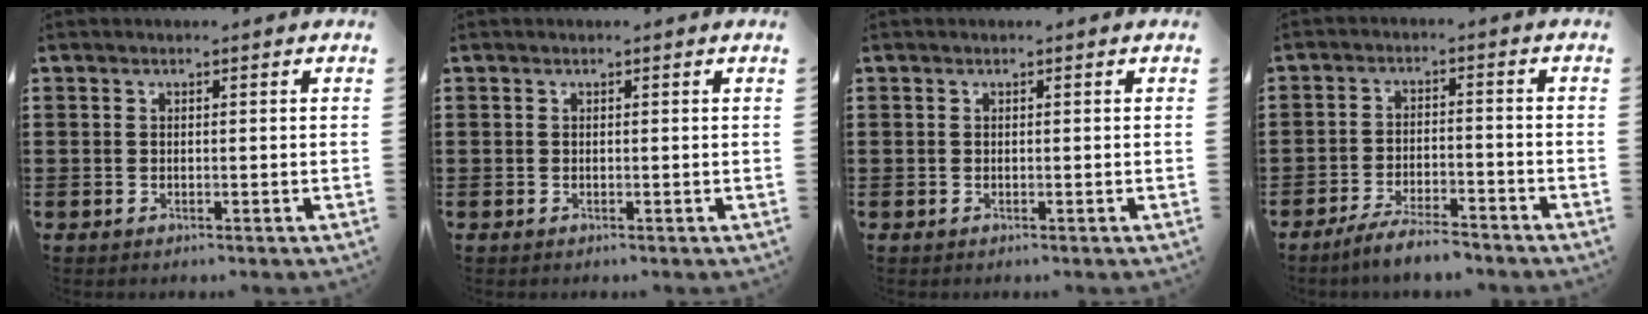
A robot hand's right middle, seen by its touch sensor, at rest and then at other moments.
{"total": 0.0}
{"total": 0.0}
{"total": 4.8, "force": [-4.4, 0.3, 2.0], "torque": [-0.048, -0.005, -0.087]}